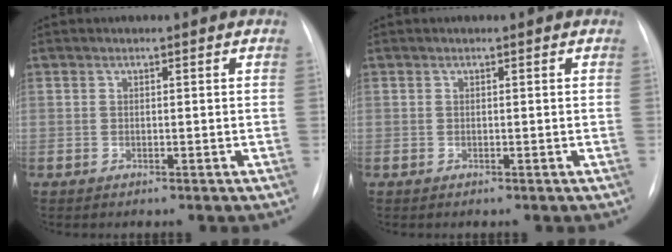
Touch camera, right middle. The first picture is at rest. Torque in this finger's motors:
{"motor_torque": [-0.22, -0.22, 0.00, 0.00]}